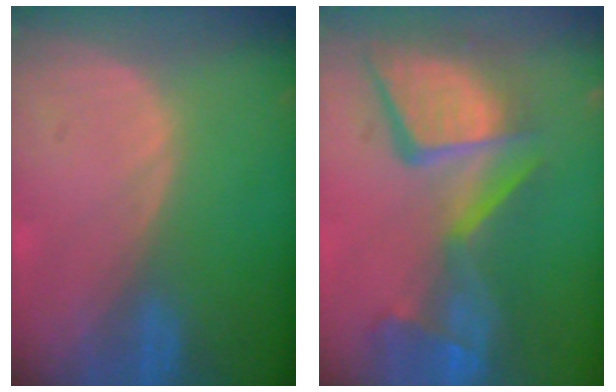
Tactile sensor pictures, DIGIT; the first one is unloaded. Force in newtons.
{"total": 13.9, "press": 11.3, "slide": 8.1}